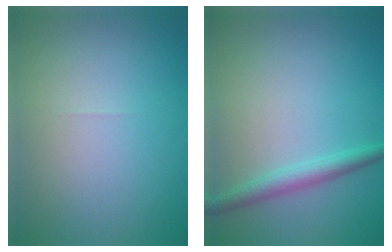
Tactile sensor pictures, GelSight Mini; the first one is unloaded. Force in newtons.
{"total": 2.3, "press": 2.3, "slide": 0.1}